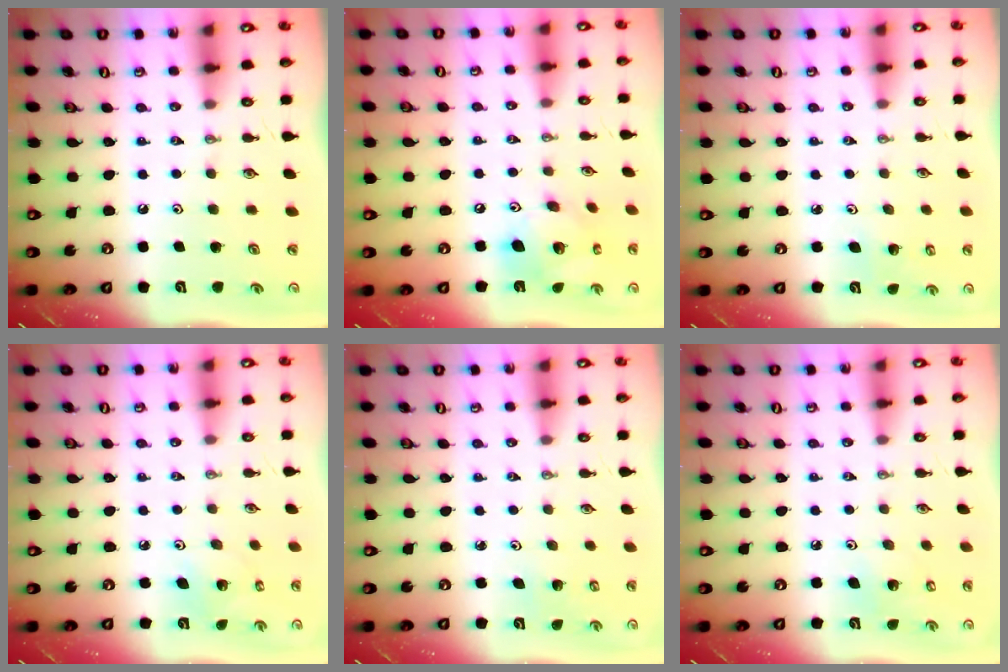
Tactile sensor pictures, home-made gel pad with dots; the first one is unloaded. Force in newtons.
{"total": 15.3, "press": 15.2, "slide": 2.1}
{"total": 2.9, "press": 2.8, "slide": 0.3}
{"total": 2.9, "press": 2.9, "slide": 0.3}
{"total": 1.4, "press": 1.4, "slide": 0.1}
{"total": 6.1, "press": 6.1, "slide": 0.7}